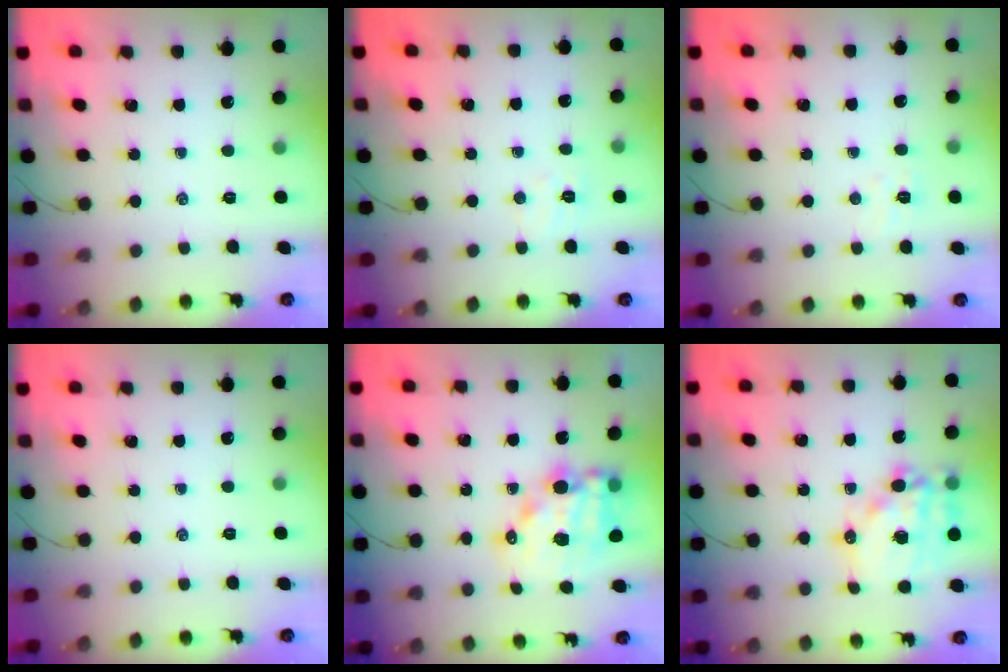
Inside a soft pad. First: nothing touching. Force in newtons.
{"total": 5.0, "press": 4.8, "slide": 1.1}
{"total": 3.8, "press": 3.6, "slide": 1.0}
{"total": 0.0}
{"total": 14.4, "press": 14.0, "slide": 3.3}
{"total": 16.2, "press": 15.7, "slide": 4.0}